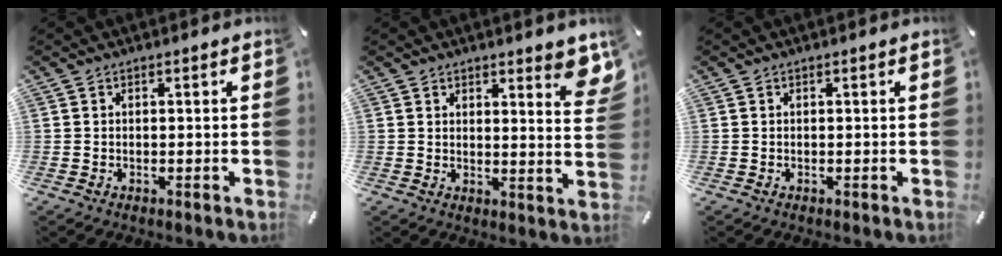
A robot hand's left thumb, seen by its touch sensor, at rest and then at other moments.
{"total": 5.7, "force": [4.3, 2.0, 3.1], "torque": [-0.025, -0.031, 0.069]}
{"total": 0.0}